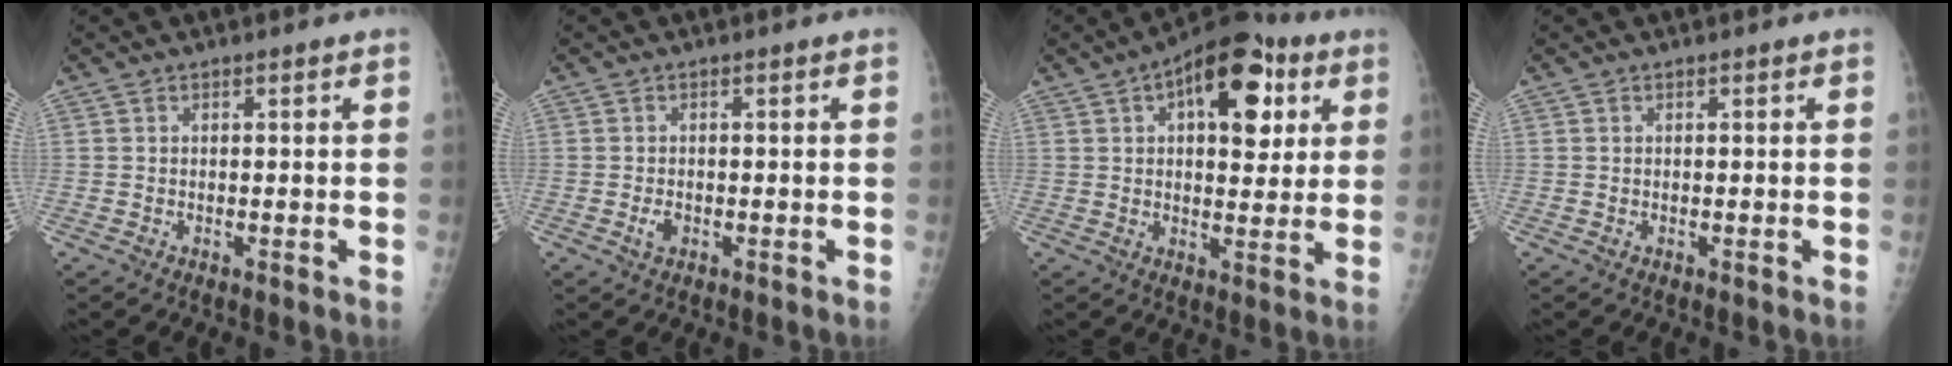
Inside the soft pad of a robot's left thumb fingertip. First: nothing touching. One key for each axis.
{"total": 1.9, "fx": -0.6, "fy": 1.2, "fz": 1.3, "tx": -0.020, "ty": 0.001, "tz": -0.009}
{"total": 16.3, "fx": 6.1, "fy": 8.4, "fz": 12.5, "tx": -0.131, "ty": 0.002, "tz": 0.082}
{"total": 0.0}